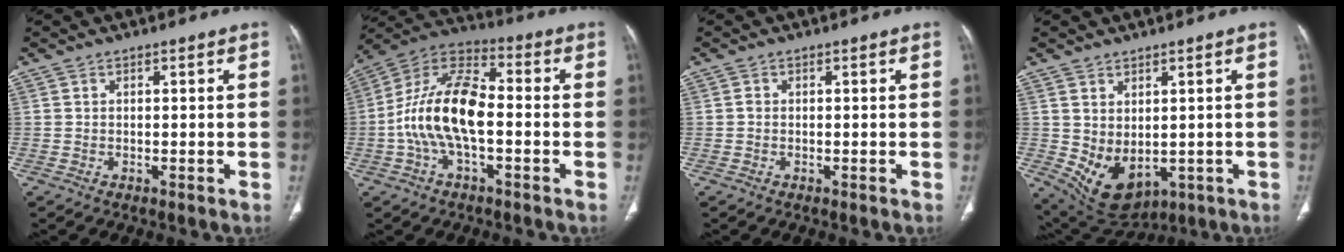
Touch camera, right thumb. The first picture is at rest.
{"total": 15.6, "force": [-2.2, 7.4, 13.5], "torque": [-0.263, 0.042, -0.048]}
{"total": 0.5, "force": [-0.1, 0.4, 0.3], "torque": [-0.005, 0.001, -0.005]}
{"total": 9.2, "force": [-0.7, 5.8, 7.0], "torque": [-0.107, -0.006, 0.022]}